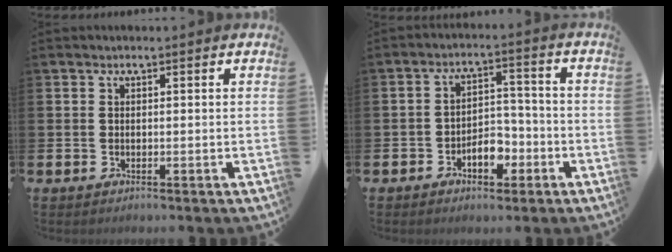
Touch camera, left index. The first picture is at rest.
{"total": 4.4, "force": [-2.3, 2.8, 2.4], "torque": [-0.037, 0.003, -0.049]}